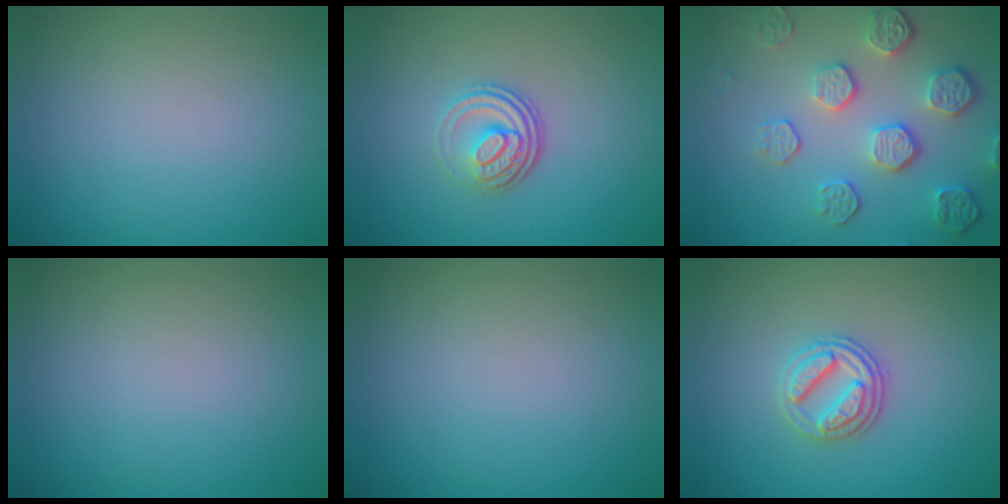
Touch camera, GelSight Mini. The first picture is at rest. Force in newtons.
{"total": 3.5, "press": 2.4, "slide": 2.5}
{"total": 5.6, "press": 4.1, "slide": 3.9}
{"total": 0.0}
{"total": 0.0}
{"total": 3.1, "press": 2.7, "slide": 1.5}